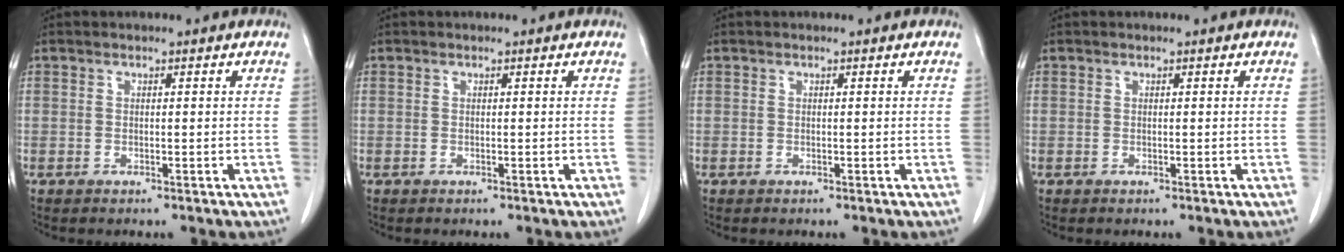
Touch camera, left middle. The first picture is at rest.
{"total": 0.0}
{"total": 0.0}
{"total": 0.0}